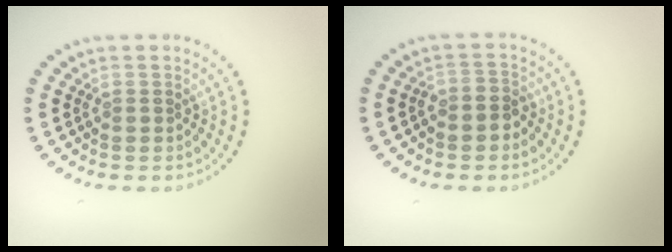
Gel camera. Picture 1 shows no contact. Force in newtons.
{"total": 2.0, "press": 1.7, "slide": 0.9}